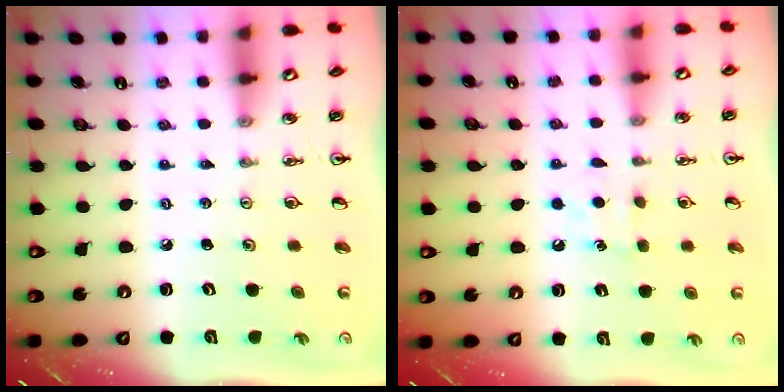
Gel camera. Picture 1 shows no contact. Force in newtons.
{"total": 6.4, "press": 6.3, "slide": 0.8}